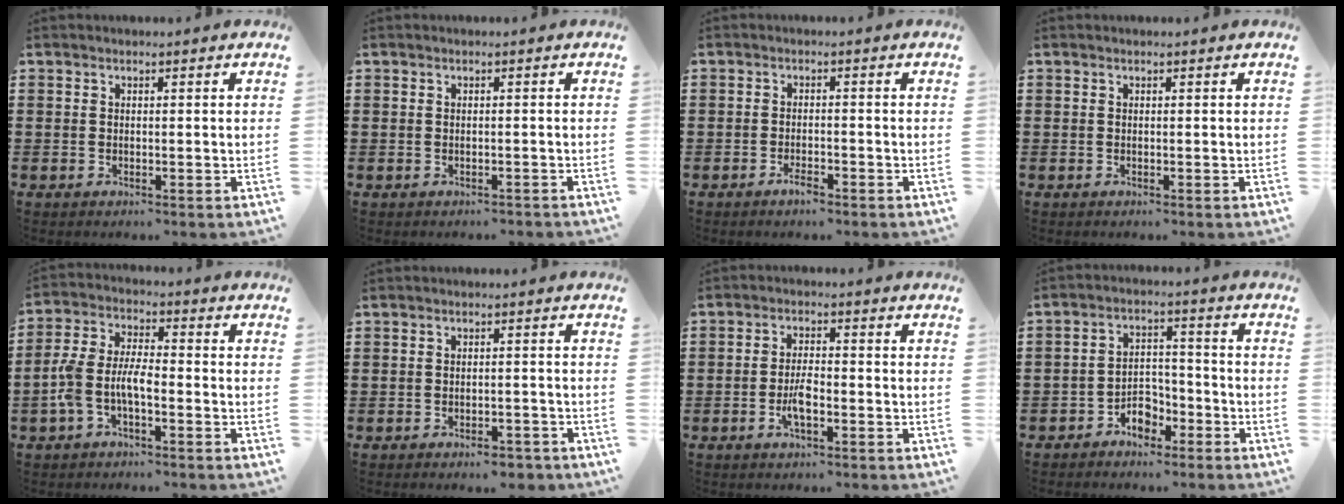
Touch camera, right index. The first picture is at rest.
{"total": 0.6, "force": [-0.5, 0.3, 0.0], "torque": [-0.001, 0.001, -0.012]}
{"total": 1.9, "force": [-1.5, 0.6, 1.0], "torque": [-0.021, -0.001, -0.028]}
{"total": 0.0}
{"total": 6.4, "force": [-2.3, 2.6, 5.3], "torque": [-0.133, -0.004, -0.051]}
{"total": 2.6, "force": [-2.4, 0.5, 0.8], "torque": [-0.017, 0.000, -0.049]}
{"total": 4.0, "force": [-1.5, 1.4, 3.5], "torque": [-0.073, 0.002, -0.032]}
{"total": 4.3, "force": [-3.3, 2.4, 1.5], "torque": [-0.028, 0.013, -0.063]}